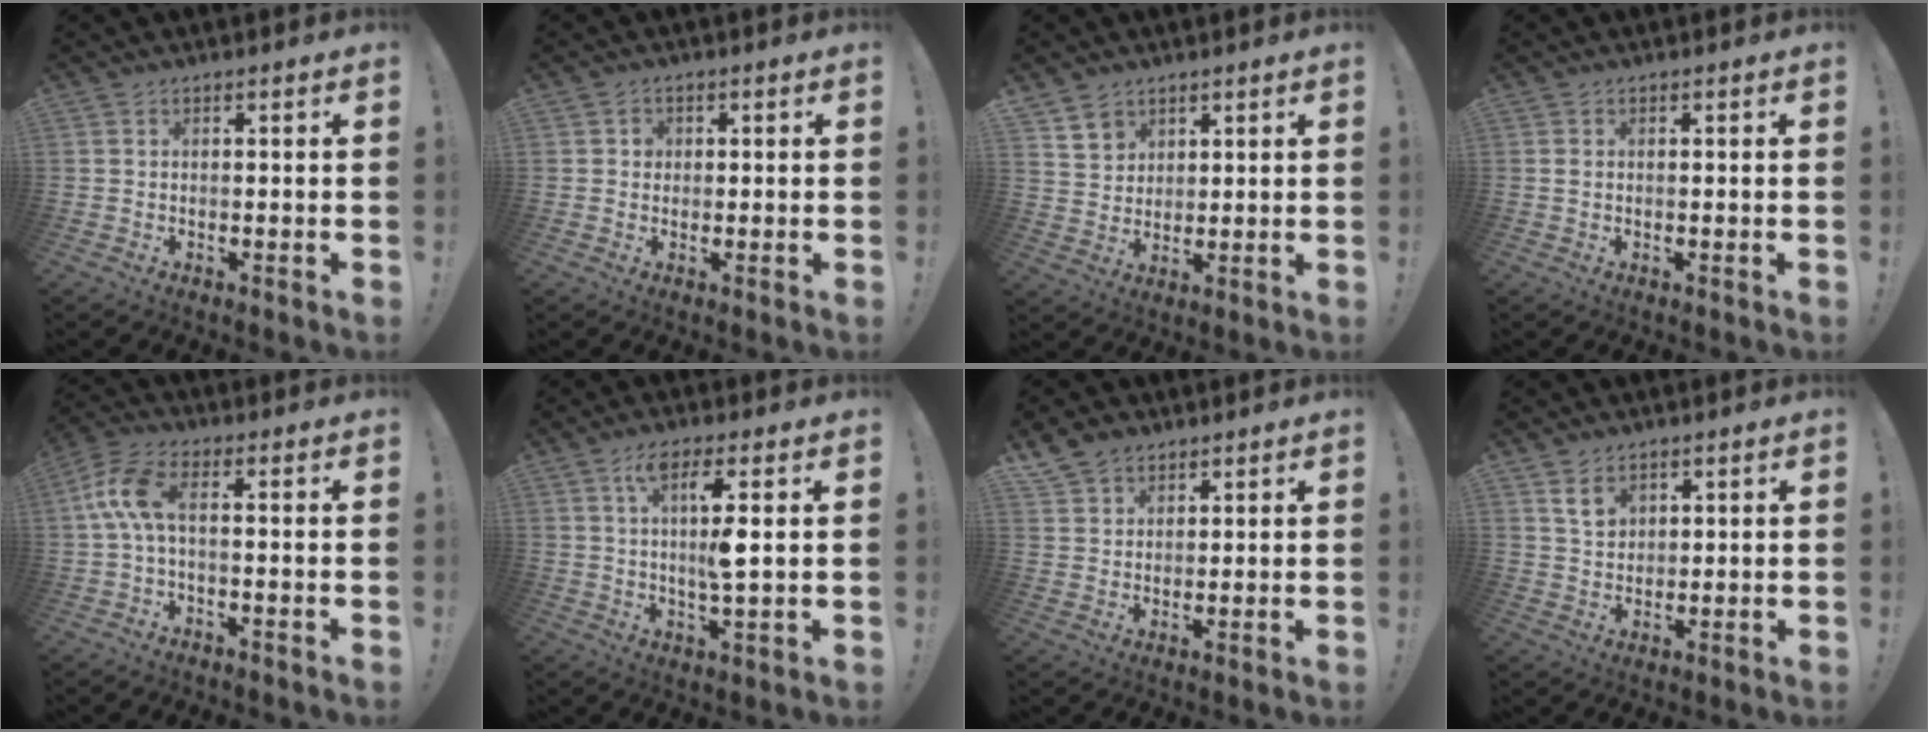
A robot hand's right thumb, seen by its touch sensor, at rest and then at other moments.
{"total": 2.1, "force": [0.1, 2.0, 0.7], "torque": [-0.013, 0.001, 0.001]}
{"total": 5.9, "force": [4.1, 4.2, 1.0], "torque": [-0.012, -0.029, 0.078]}
{"total": 0.6, "force": [0.2, 0.4, 0.3], "torque": [-0.015, 0.006, 0.005]}
{"total": 9.0, "force": [0.5, 3.7, 8.1], "torque": [-0.169, 0.007, 0.013]}
{"total": 8.9, "force": [2.6, 1.2, 8.4], "torque": [-0.147, -0.004, 0.039]}
{"total": 6.4, "force": [4.7, 4.1, 1.4], "torque": [-0.031, -0.024, 0.093]}
{"total": 5.9, "force": [3.2, 4.1, 2.8], "torque": [-0.039, -0.010, 0.060]}